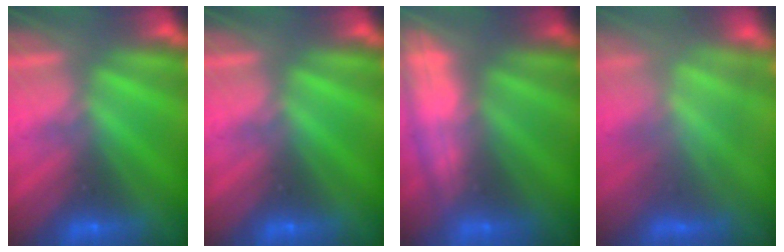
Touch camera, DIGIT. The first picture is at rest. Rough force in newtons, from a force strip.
{"total": 0.0}
{"total": 2.7}
{"total": 4.3}